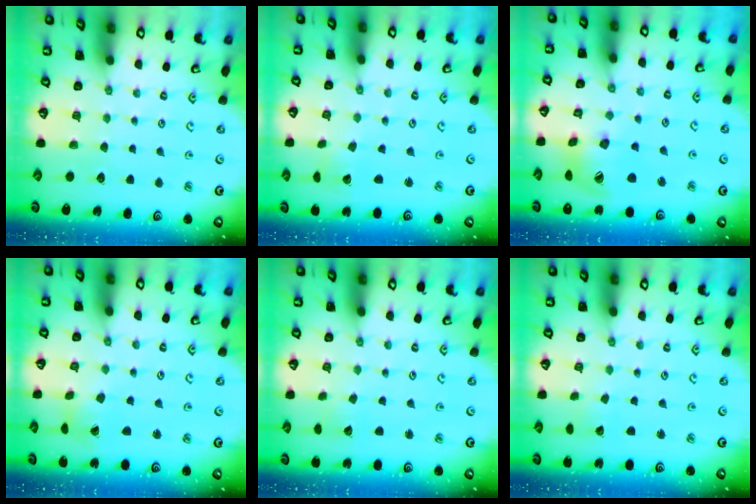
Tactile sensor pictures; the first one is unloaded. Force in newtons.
{"total": 2.7, "press": 2.7, "slide": 0.0}
{"total": 15.2, "press": 15.0, "slide": 2.3}
{"total": 1.8, "press": 1.8, "slide": 0.2}
{"total": 2.7, "press": 2.7, "slide": 0.3}
{"total": 0.9, "press": 0.9, "slide": 0.1}